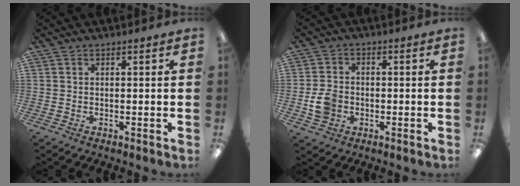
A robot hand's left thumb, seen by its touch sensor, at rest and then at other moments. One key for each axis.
{"total": 6.0, "fx": -1.5, "fy": 5.0, "fz": 3.0, "tx": -0.055, "ty": 0.007, "tz": -0.028}